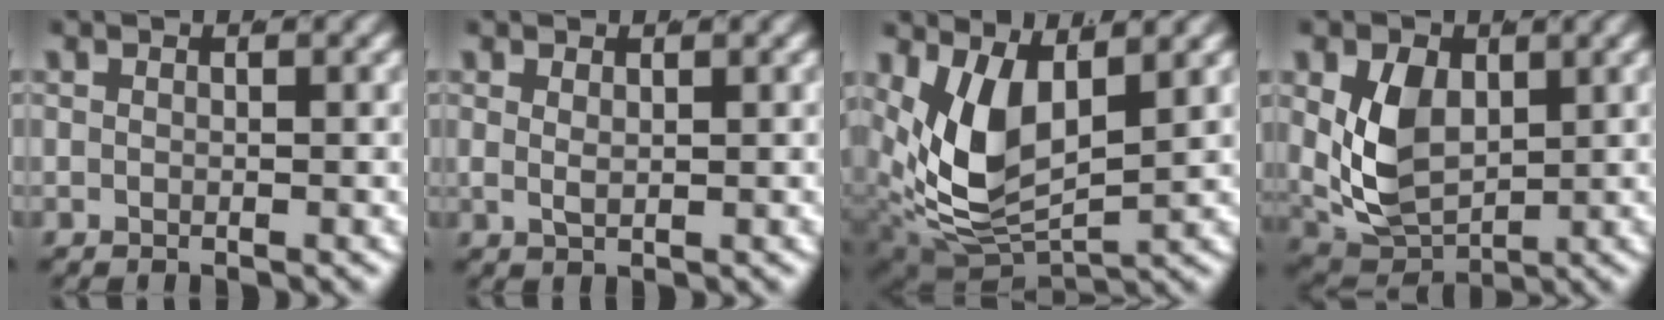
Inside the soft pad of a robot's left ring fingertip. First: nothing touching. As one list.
[{"total": 0.9, "force": [0.5, 0.3, 0.6], "torque": [-0.020, -0.015, 0.021]}, {"total": 8.3, "force": [0.5, 5.2, 6.4], "torque": [-0.141, -0.046, 0.035]}, {"total": 7.0, "force": [0.8, 5.2, 4.6], "torque": [-0.098, -0.031, 0.029]}]